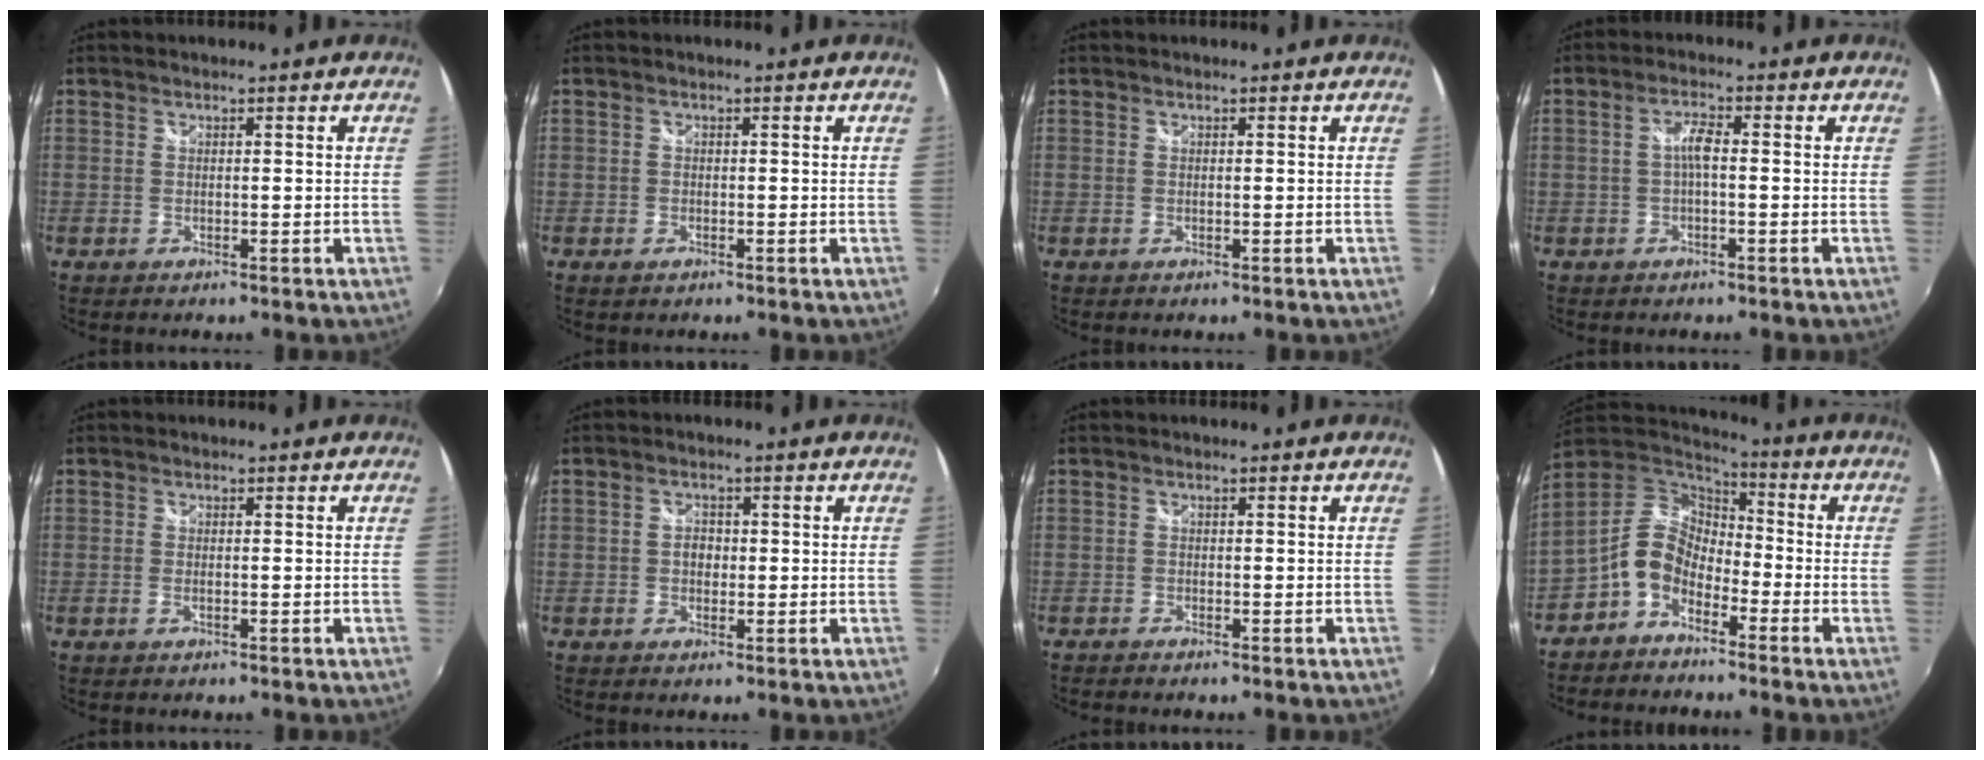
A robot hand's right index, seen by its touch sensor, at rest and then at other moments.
{"total": 1.1, "force": [-0.7, 0.8, 0.5], "torque": [-0.009, -0.004, -0.012]}
{"total": 0.0}
{"total": 2.8, "force": [-0.4, 0.6, 2.7], "torque": [-0.053, 0.008, -0.008]}
{"total": 0.9, "force": [-0.3, 0.2, 0.9], "torque": [-0.018, -0.001, -0.006]}
{"total": 2.1, "force": [-0.1, 1.8, 1.1], "torque": [-0.017, 0.004, -0.005]}
{"total": 1.1, "force": [-1.0, 0.3, 0.3], "torque": [-0.011, -0.006, -0.021]}
{"total": 10.2, "force": [-5.3, 6.8, 5.4], "torque": [-0.117, 0.027, -0.112]}